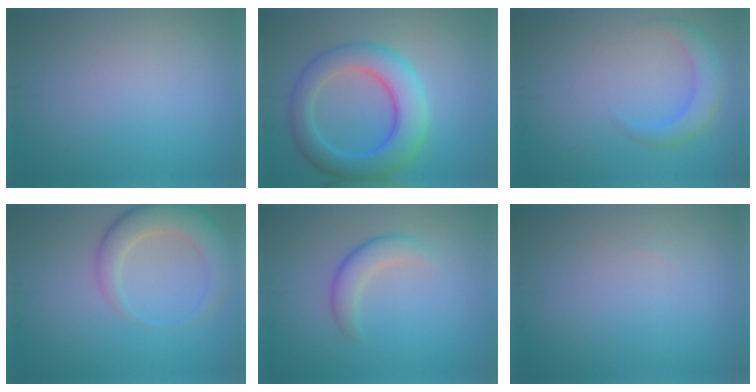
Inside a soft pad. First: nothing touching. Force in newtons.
{"total": 7.2, "press": 7.2, "slide": 0.2}
{"total": 3.0, "press": 3.0, "slide": 0.1}
{"total": 4.9, "press": 4.9, "slide": 0.5}
{"total": 2.8, "press": 2.8, "slide": 0.2}
{"total": 0.0}